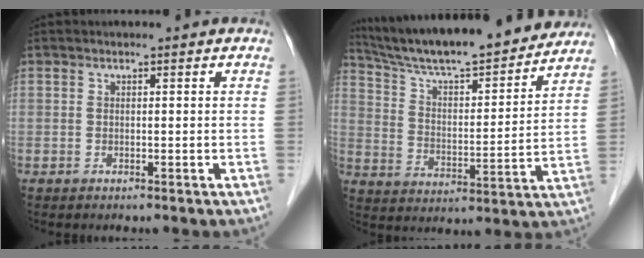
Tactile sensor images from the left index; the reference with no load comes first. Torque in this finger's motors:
{"motor_torque": [-0.32, -0.85, 0.62, 0.19]}